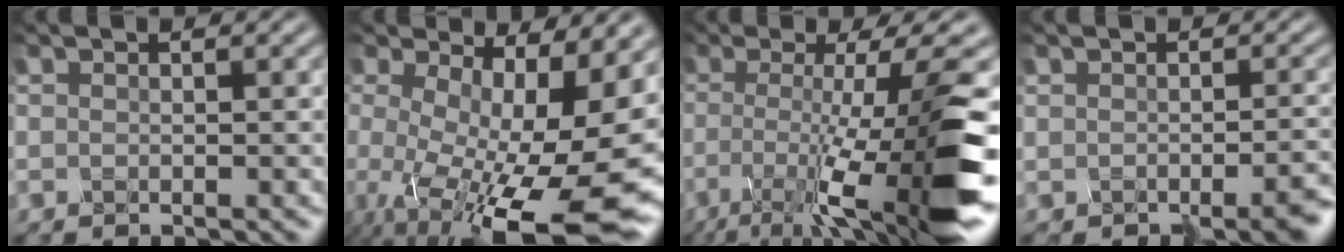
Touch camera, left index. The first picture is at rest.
{"total": 15.6, "force": [-2.2, 5.9, 14.3], "torque": [-0.225, -0.023, -0.015]}
{"total": 11.9, "force": [-3.8, 2.1, 11.0], "torque": [-0.173, 0.007, -0.070]}
{"total": 2.5, "force": [-1.4, 1.2, 1.7], "torque": [-0.005, -0.004, -0.019]}